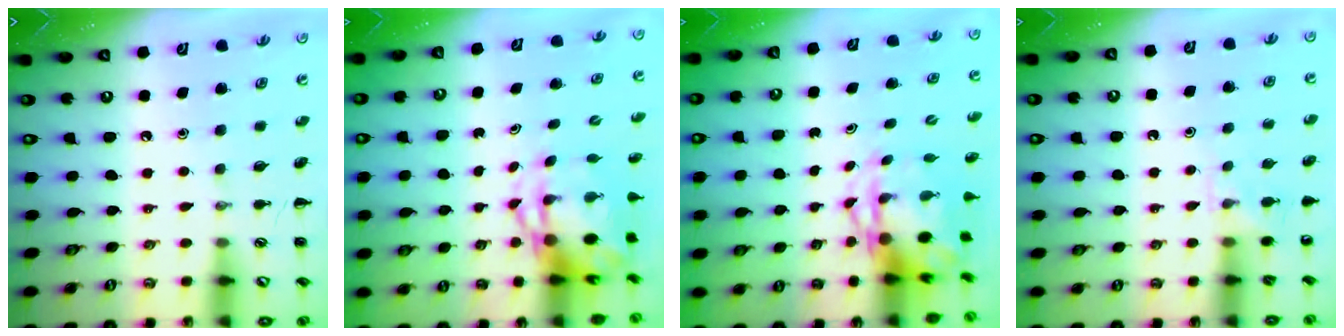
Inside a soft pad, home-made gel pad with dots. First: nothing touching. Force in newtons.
{"total": 5.1, "press": 4.9, "slide": 1.3}
{"total": 4.0, "press": 3.9, "slide": 1.0}
{"total": 4.6, "press": 4.4, "slide": 1.4}